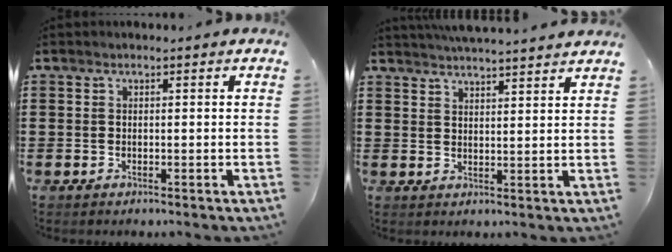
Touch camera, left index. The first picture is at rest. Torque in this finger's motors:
{"motor_torque": [1.08, -1.06, 0.19, 0.05]}